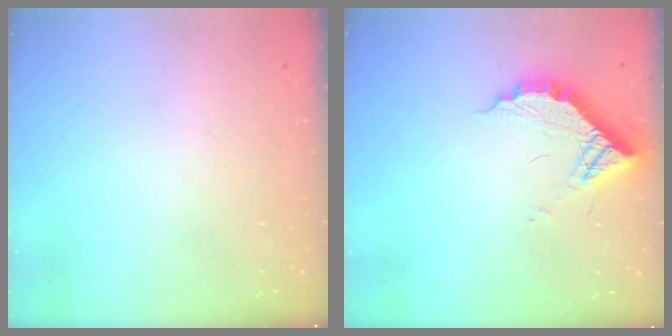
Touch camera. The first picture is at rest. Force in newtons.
{"total": 10.6, "press": 10.6, "slide": 0.7}